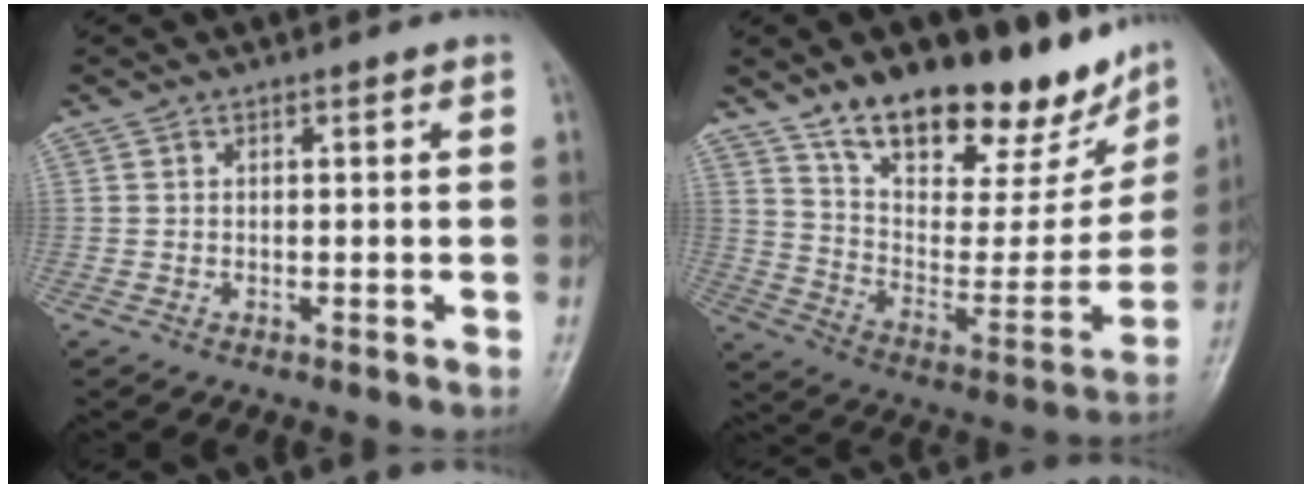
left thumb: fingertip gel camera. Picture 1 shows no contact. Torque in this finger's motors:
{"motor_torque": [0.92, 0.72, 1.50, -1.27, 0.32]}